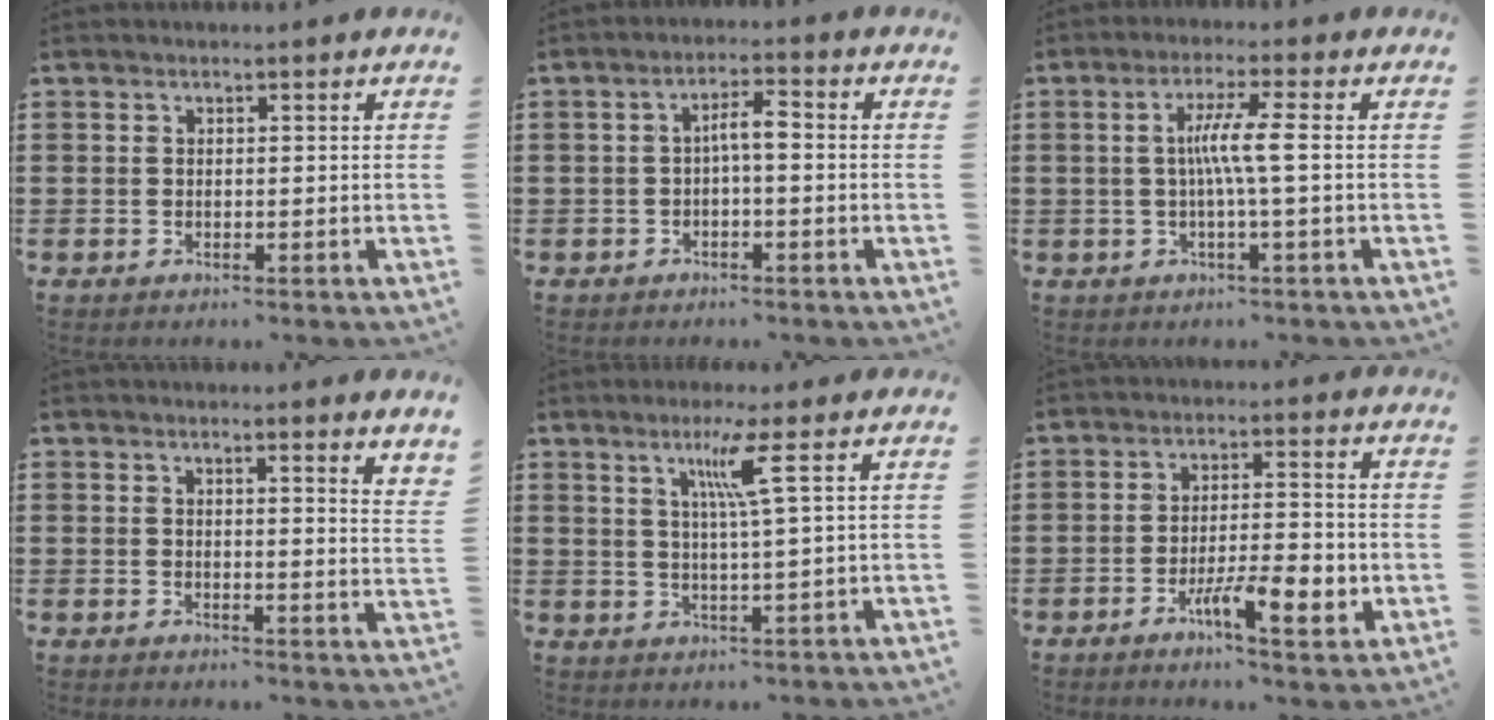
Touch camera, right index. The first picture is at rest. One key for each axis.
{"total": 3.2, "fx": -0.5, "fy": 0.7, "fz": 3.1, "tx": -0.058, "ty": 0.008, "tz": -0.012}
{"total": 5.5, "fx": -0.1, "fy": -0.3, "fz": 5.5, "tx": -0.103, "ty": -0.005, "tz": -0.008}
{"total": 1.9, "fx": 1.7, "fy": -0.3, "fz": 0.9, "tx": -0.016, "ty": -0.005, "tz": 0.028}
{"total": 5.6, "fx": 2.3, "fy": -0.8, "fz": 5.1, "tx": -0.097, "ty": -0.008, "tz": 0.031}
{"total": 8.2, "fx": -3.5, "fy": 2.5, "fz": 7.0, "tx": -0.116, "ty": 0.002, "tz": -0.057}